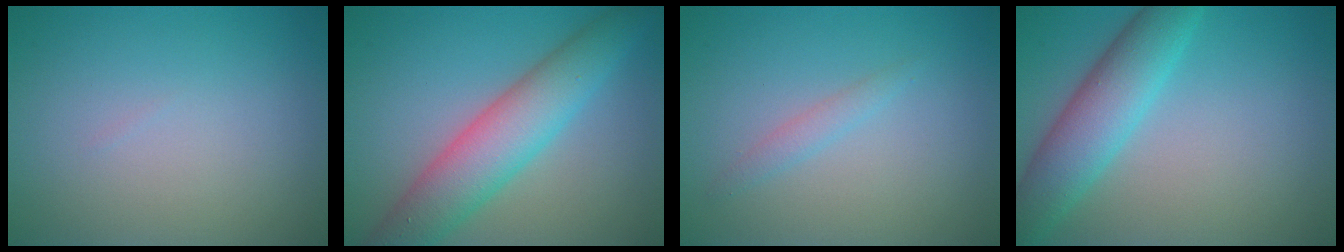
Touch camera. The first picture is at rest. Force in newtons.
{"total": 6.8, "press": 6.8, "slide": 0.2}
{"total": 1.1, "press": 1.1, "slide": 0.1}
{"total": 5.7, "press": 5.7, "slide": 0.1}